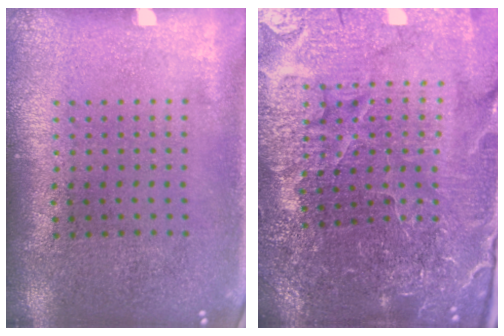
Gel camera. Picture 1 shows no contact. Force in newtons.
{"total": 5.2, "press": 5.0, "slide": 1.6}